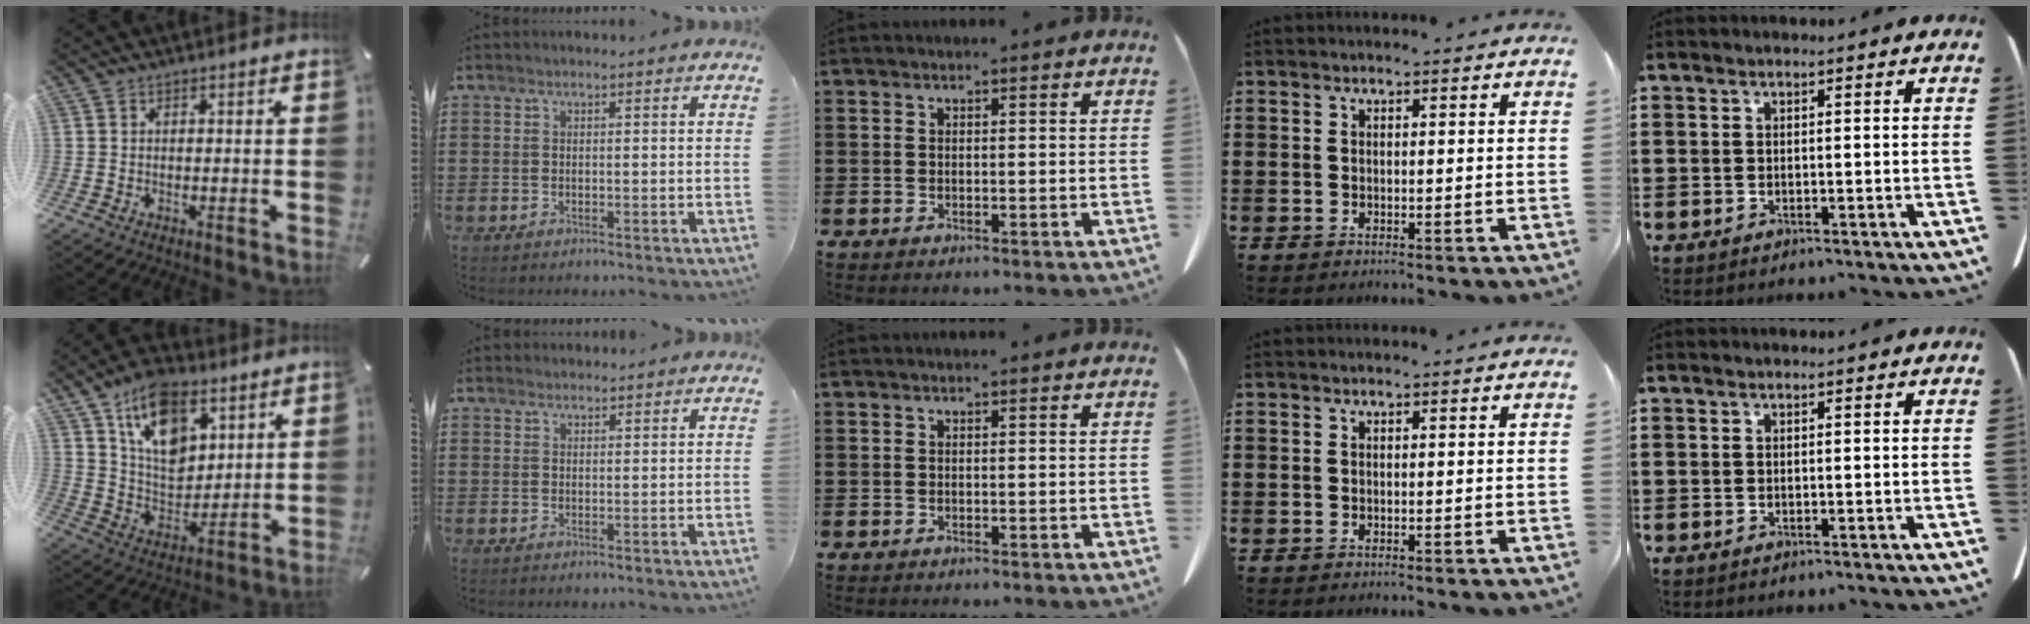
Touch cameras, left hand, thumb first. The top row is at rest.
{"thumb": {"total": 15.6, "force": [8.5, 10.0, 8.4], "torque": [-0.141, -0.036, 0.161]}, "index": {"total": 1.3, "force": [1.2, 0.4, 0.1], "torque": [-0.005, 0.000, 0.024]}}